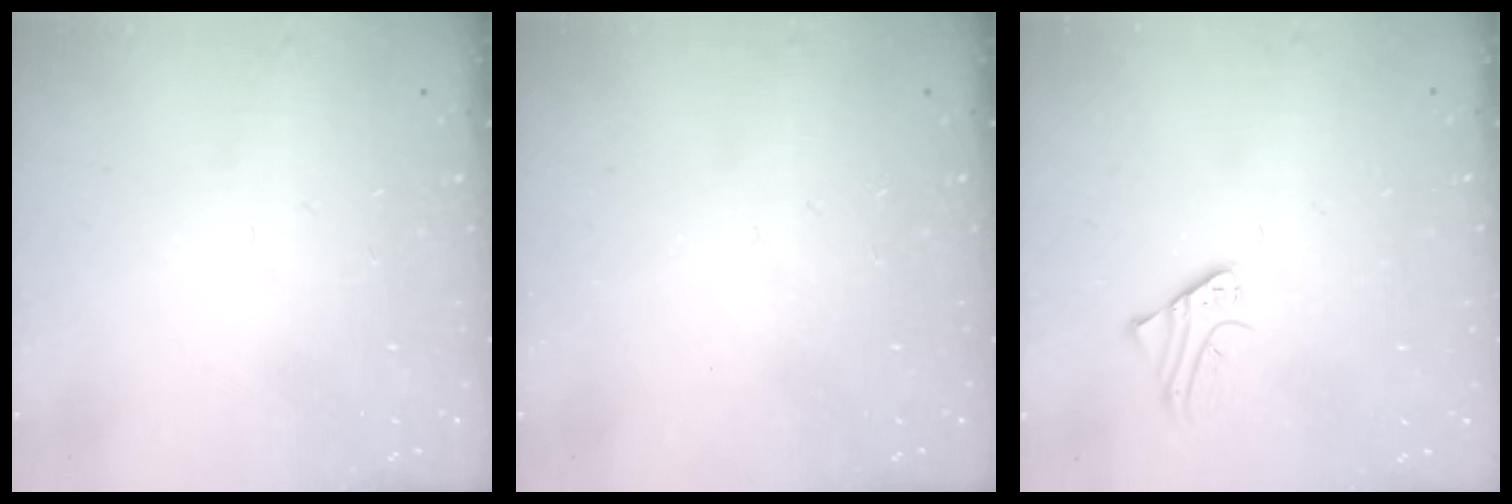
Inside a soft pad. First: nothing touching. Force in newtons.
{"total": 0.0}
{"total": 2.0, "press": 2.0, "slide": 0.1}